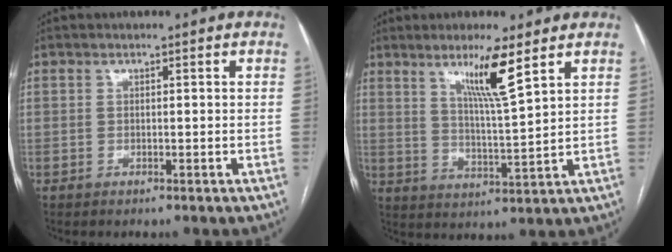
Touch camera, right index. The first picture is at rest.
{"total": 8.1, "force": [4.9, -0.5, 6.5], "torque": [-0.115, -0.014, 0.088]}